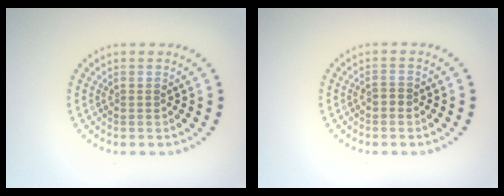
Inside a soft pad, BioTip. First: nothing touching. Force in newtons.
{"total": 0.9, "press": 0.8, "slide": 0.1}